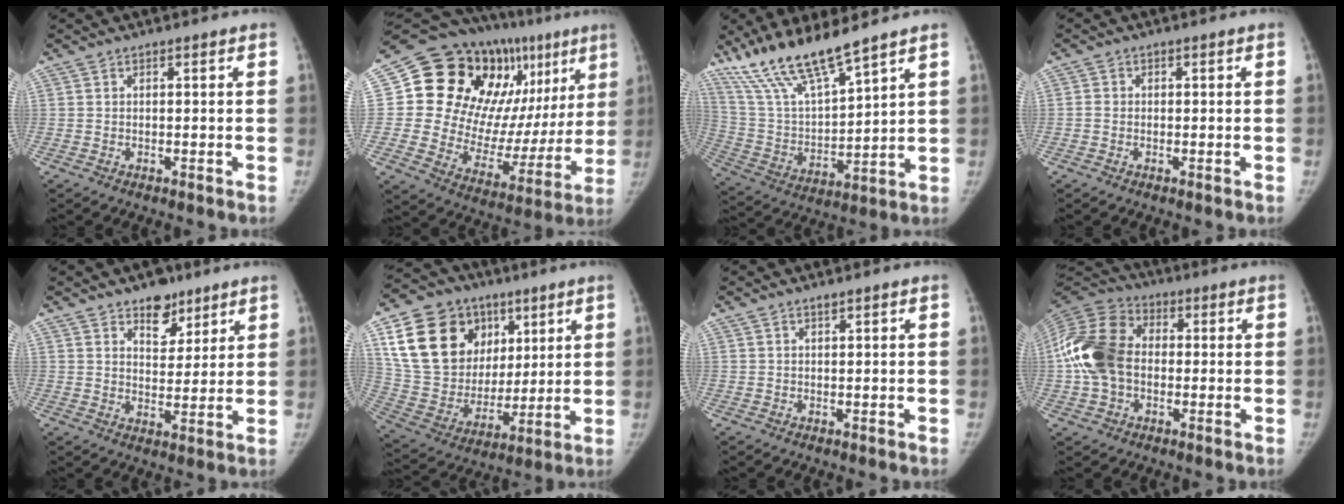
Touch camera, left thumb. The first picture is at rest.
{"total": 29.6, "force": [12.5, 16.5, 21.0], "torque": [-0.250, 0.006, 0.204]}
{"total": 15.6, "force": [12.3, 2.8, 9.1], "torque": [-0.163, -0.062, 0.247]}
{"total": 1.3, "force": [-0.3, 1.1, 0.5], "torque": [-0.003, 0.004, -0.007]}
{"total": 7.6, "force": [5.2, 4.4, 3.2], "torque": [-0.012, -0.032, 0.082]}
{"total": 24.3, "force": [9.7, 18.2, 12.7], "torque": [-0.206, -0.003, 0.185]}
{"total": 0.7, "force": [0.6, 0.1, 0.4], "torque": [-0.007, -0.004, 0.011]}
{"total": 18.4, "force": [-0.3, 13.6, 12.5], "torque": [-0.270, 0.032, -0.010]}